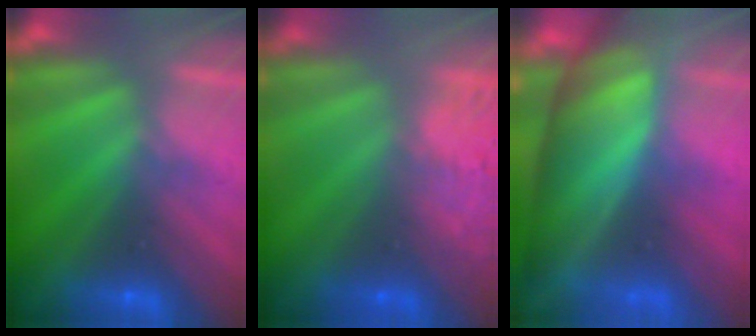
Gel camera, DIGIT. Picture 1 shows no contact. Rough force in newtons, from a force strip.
{"total": 7.2}
{"total": 10.8}